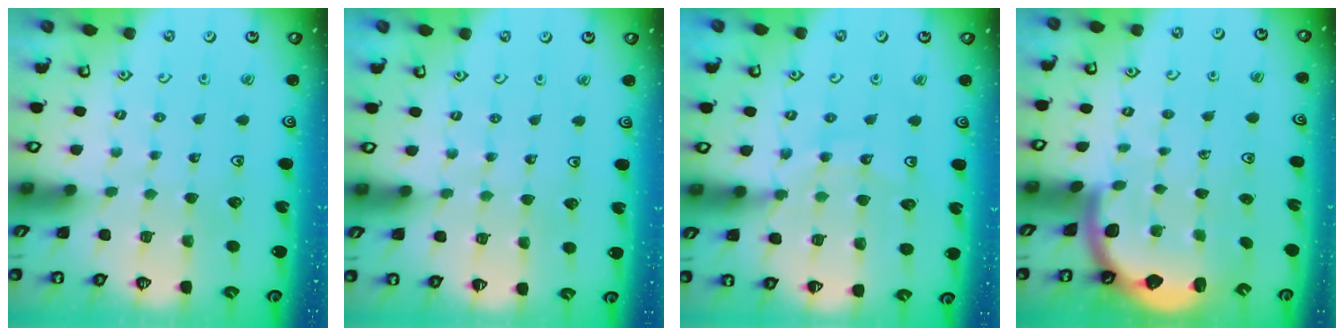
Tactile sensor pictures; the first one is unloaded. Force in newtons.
{"total": 2.2, "press": 2.1, "slide": 0.5}
{"total": 11.8, "press": 11.5, "slide": 2.6}
{"total": 2.4, "press": 2.4, "slide": 0.3}